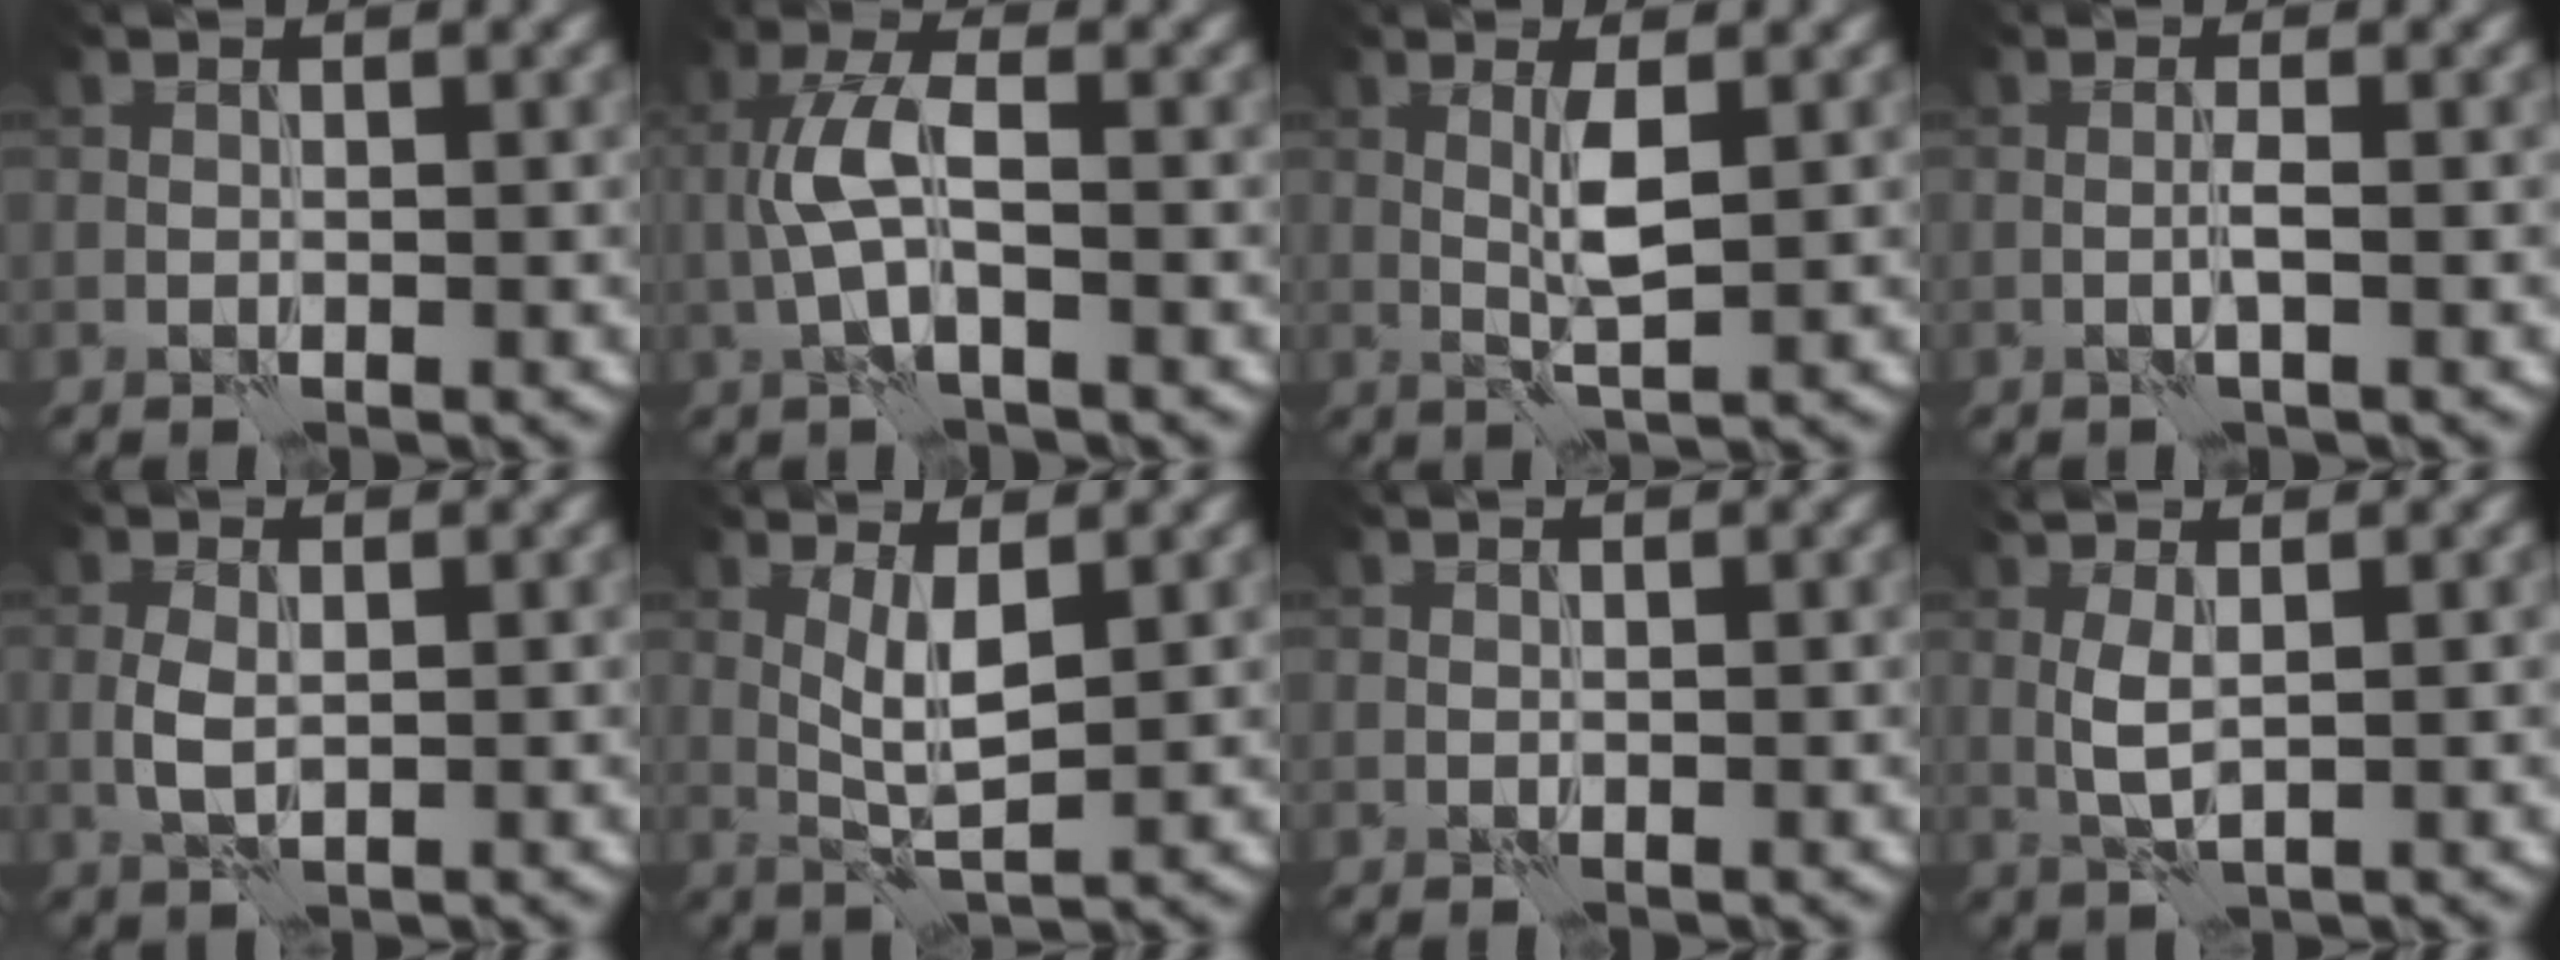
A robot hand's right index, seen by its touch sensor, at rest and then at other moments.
{"total": 3.9, "force": [-0.6, 1.4, 3.6], "torque": [-0.082, 0.010, -0.019]}
{"total": 2.5, "force": [0.7, 0.3, 2.4], "torque": [-0.050, 0.000, 0.013]}
{"total": 0.9, "force": [-0.1, -0.1, 0.9], "torque": [-0.021, 0.003, -0.005]}
{"total": 2.0, "force": [0.1, 1.2, 1.6], "torque": [-0.041, -0.001, 0.000]}
{"total": 3.1, "force": [1.0, 0.8, 2.9], "torque": [-0.061, -0.004, 0.021]}
{"total": 0.0}
{"total": 2.4, "force": [0.7, 0.7, 2.2], "torque": [-0.054, 0.003, 0.014]}